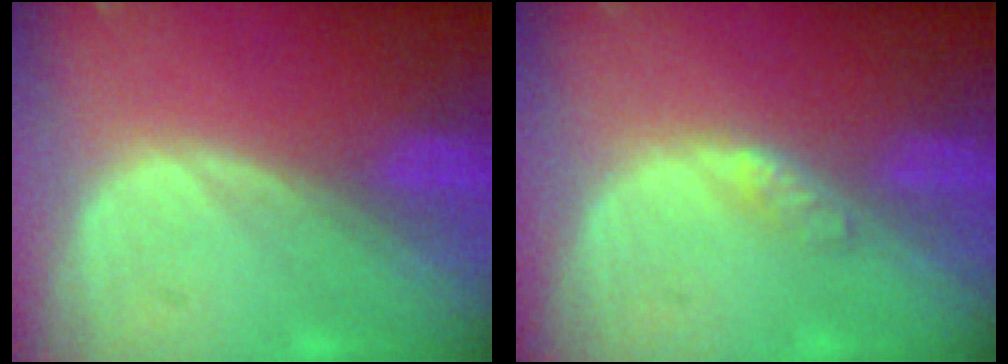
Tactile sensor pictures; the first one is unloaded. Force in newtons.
{"total": 1.7, "press": 1.7, "slide": 0.2}